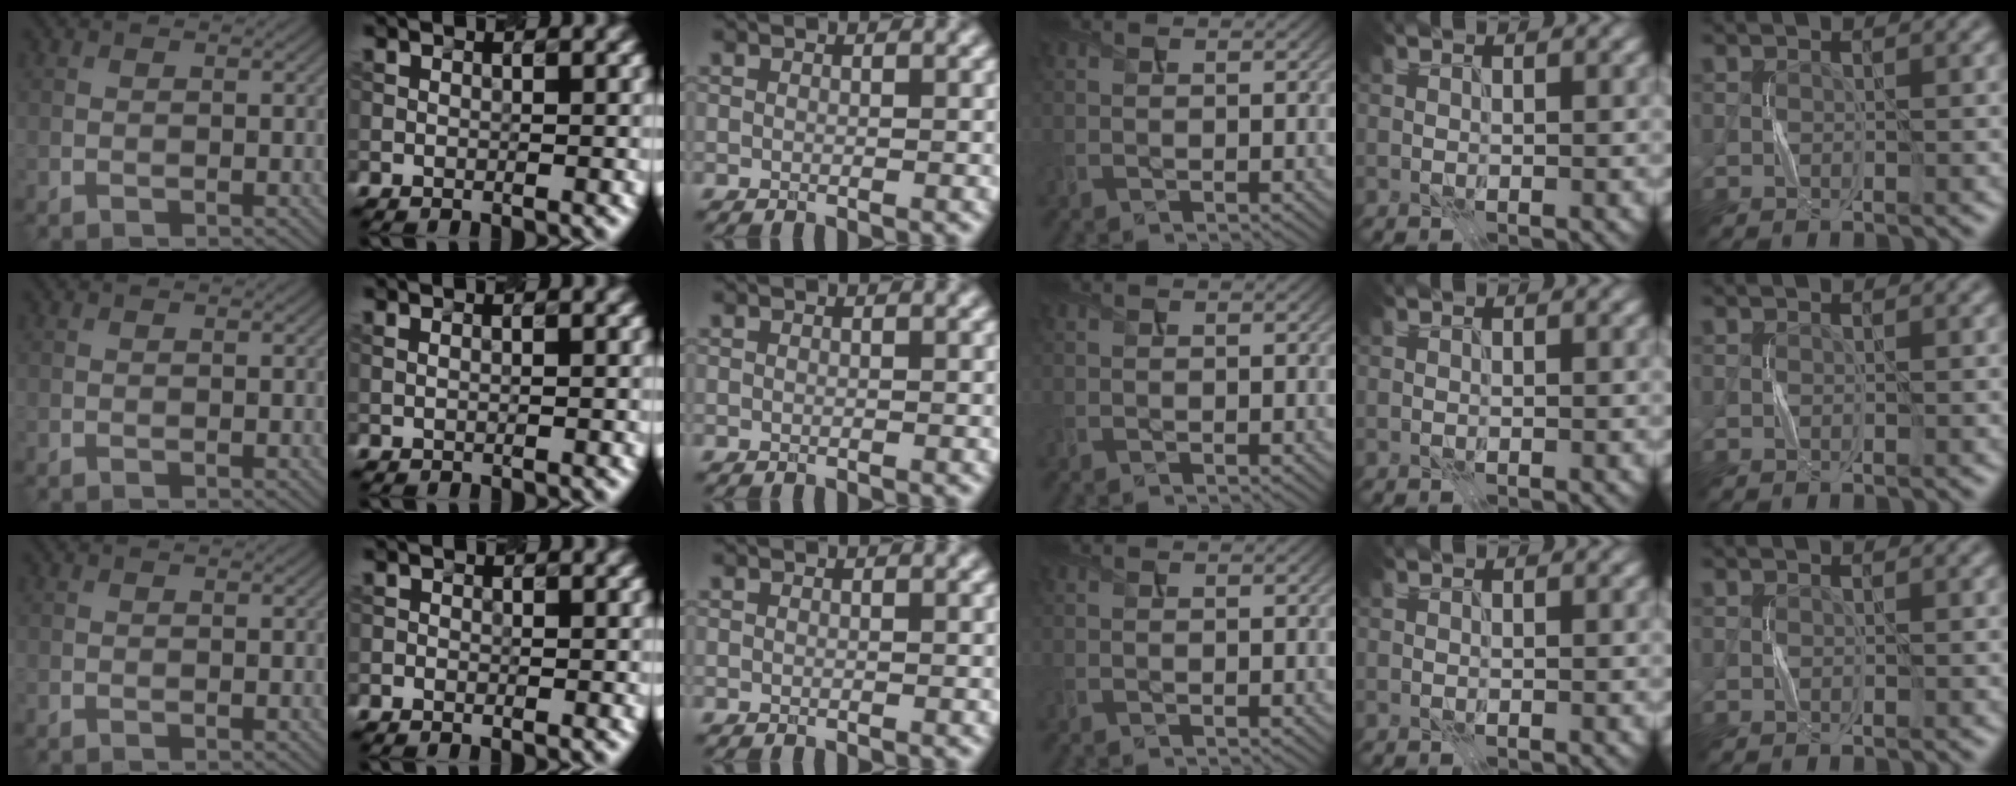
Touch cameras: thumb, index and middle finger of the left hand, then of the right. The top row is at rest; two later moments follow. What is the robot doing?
{"motion": "press", "object": "sticky note"}